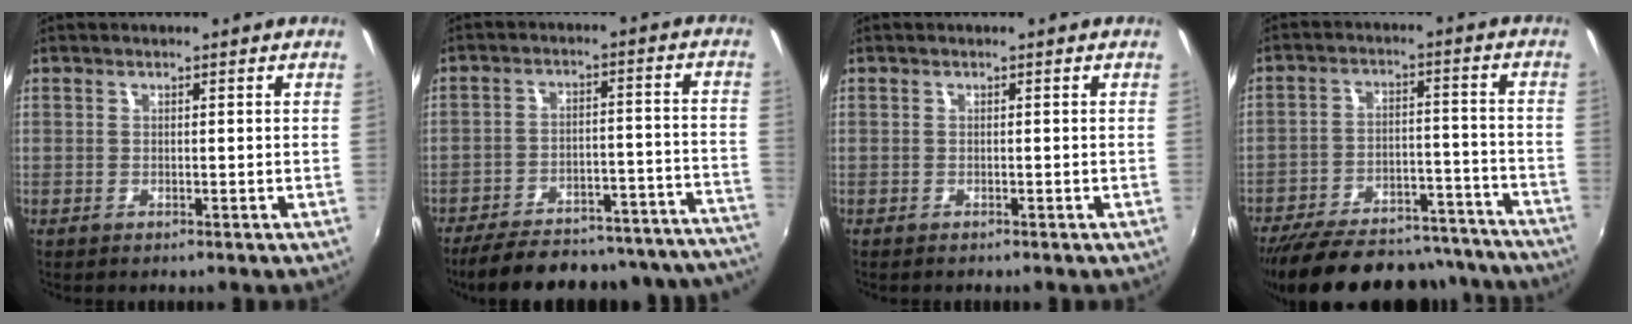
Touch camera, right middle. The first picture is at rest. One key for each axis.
{"total": 31.9, "fx": -28.9, "fy": 6.8, "fz": 11.7, "tx": -0.178, "ty": 0.006, "tz": -0.362}
{"total": 0.0}
{"total": 28.3, "fx": -24.6, "fy": 9.0, "fz": 10.8, "tx": -0.211, "ty": 0.011, "tz": -0.323}